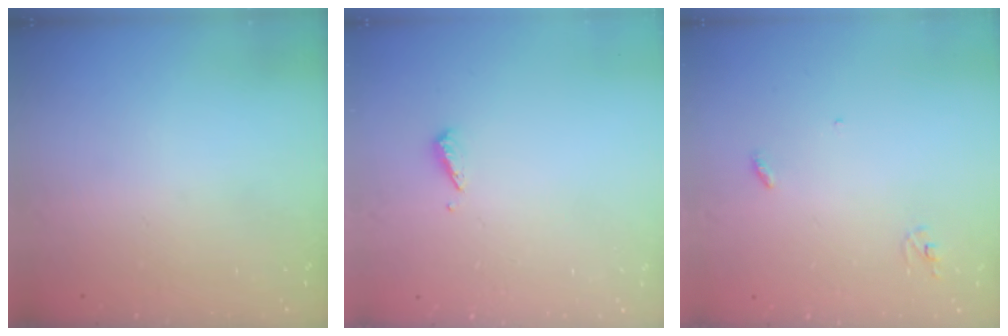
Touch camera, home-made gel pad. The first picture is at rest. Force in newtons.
{"total": 2.9, "press": 2.9, "slide": 0.4}
{"total": 2.9, "press": 2.9, "slide": 0.2}